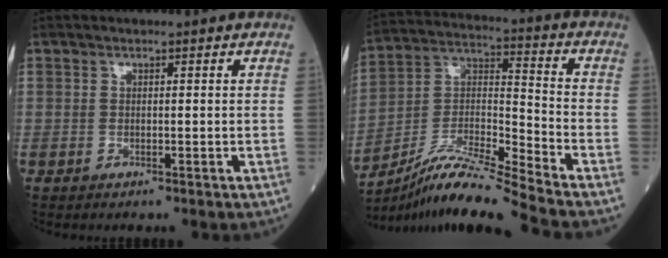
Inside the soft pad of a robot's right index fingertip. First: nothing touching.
{"total": 14.1, "force": [-12.5, -2.1, 6.3], "torque": [-0.121, 0.007, -0.229]}